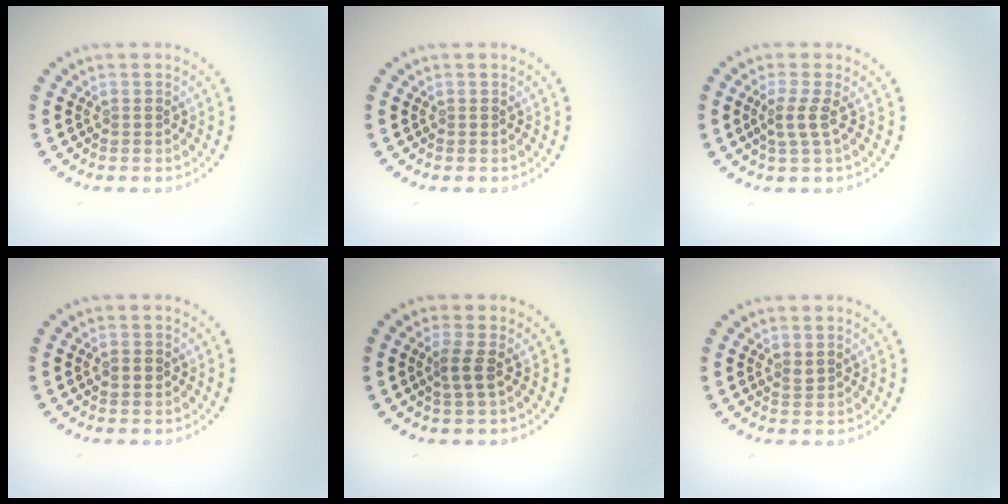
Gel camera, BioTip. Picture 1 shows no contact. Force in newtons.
{"total": 0.0}
{"total": 2.1, "press": 1.5, "slide": 1.4}
{"total": 1.2, "press": 1.2, "slide": 0.1}
{"total": 1.7, "press": 1.3, "slide": 1.1}
{"total": 0.7, "press": 0.6, "slide": 0.3}